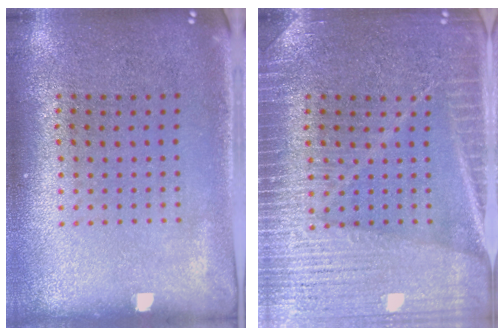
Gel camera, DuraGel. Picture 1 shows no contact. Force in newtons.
{"total": 3.9, "press": 3.8, "slide": 0.9}